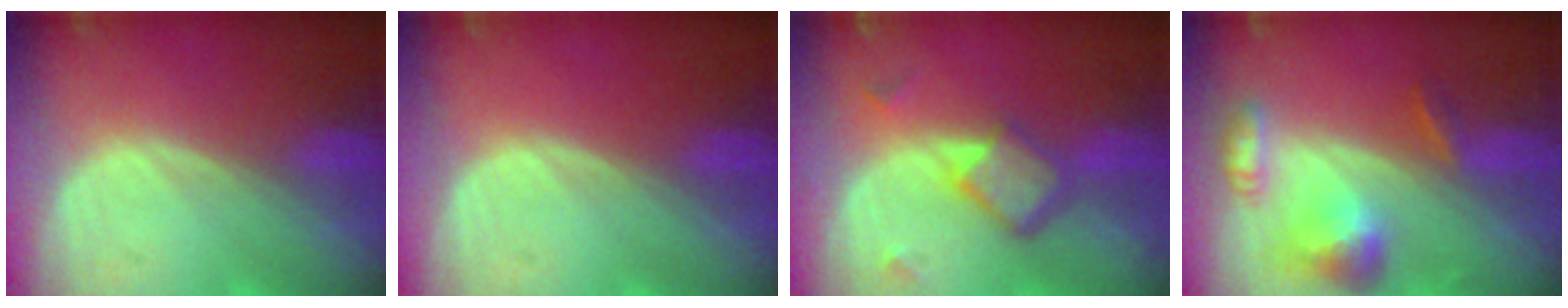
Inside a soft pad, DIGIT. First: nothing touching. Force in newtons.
{"total": 0.0}
{"total": 6.2, "press": 5.3, "slide": 3.2}
{"total": 6.7, "press": 6.3, "slide": 2.5}